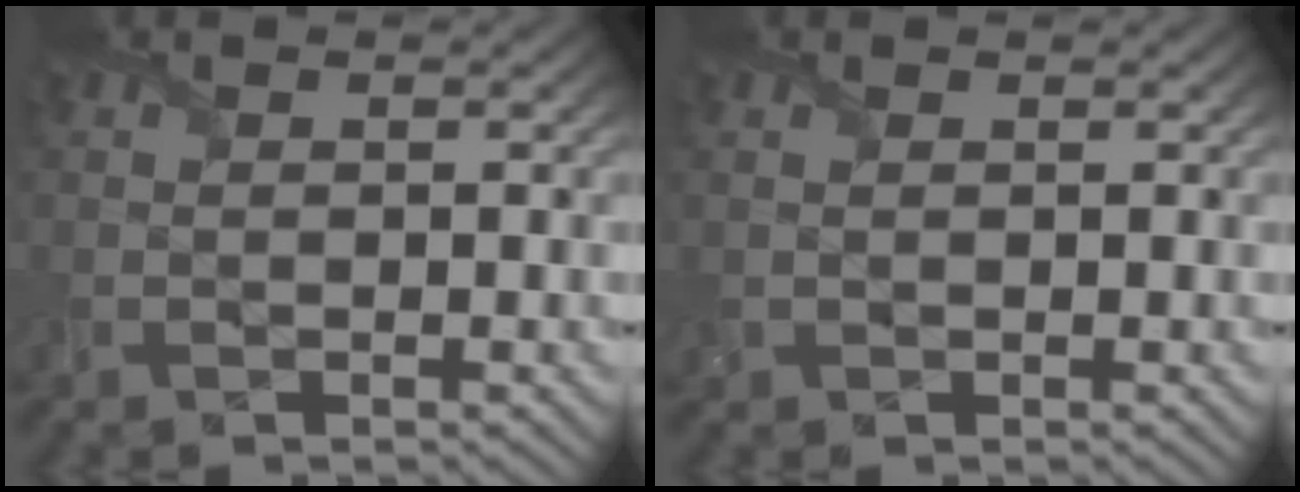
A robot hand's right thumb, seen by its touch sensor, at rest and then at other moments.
{"total": 0.9, "force": [0.6, 0.6, 0.4], "torque": [-0.013, 0.000, 0.015]}